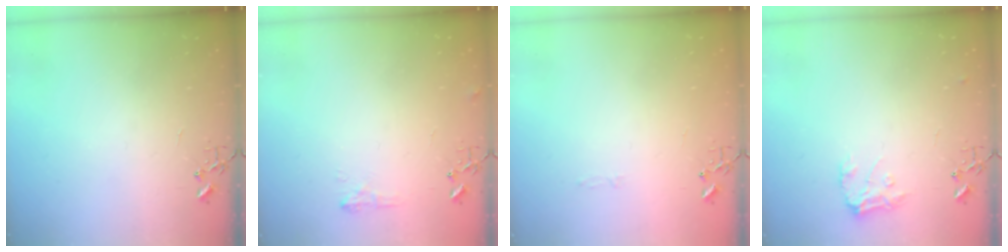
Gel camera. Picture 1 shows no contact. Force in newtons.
{"total": 6.4, "press": 6.3, "slide": 0.8}
{"total": 2.8, "press": 2.8, "slide": 0.4}
{"total": 9.8, "press": 9.8, "slide": 0.6}